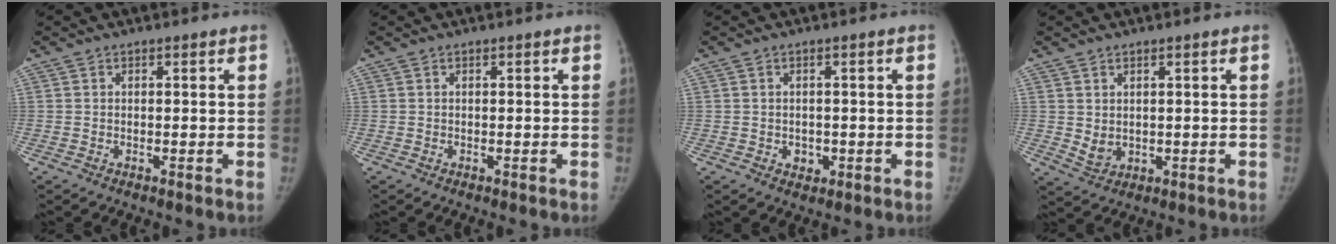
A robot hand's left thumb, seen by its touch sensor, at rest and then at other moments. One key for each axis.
{"total": 0.0}
{"total": 2.4, "fx": -0.5, "fy": 2.0, "fz": 1.2, "tx": -0.006, "ty": 0.002, "tz": -0.001}
{"total": 3.2, "fx": 0.7, "fy": 2.3, "fz": 2.2, "tx": -0.028, "ty": -0.013, "tz": 0.023}